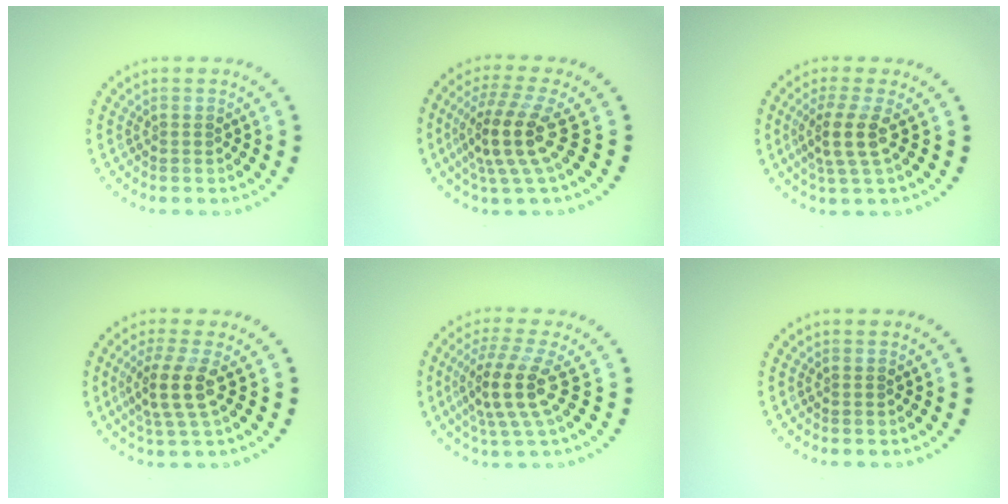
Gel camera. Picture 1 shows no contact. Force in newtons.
{"total": 4.6, "press": 3.6, "slide": 2.8}
{"total": 3.2, "press": 2.5, "slide": 2.0}
{"total": 3.5, "press": 2.6, "slide": 2.3}
{"total": 4.3, "press": 3.4, "slide": 2.7}
{"total": 0.0}